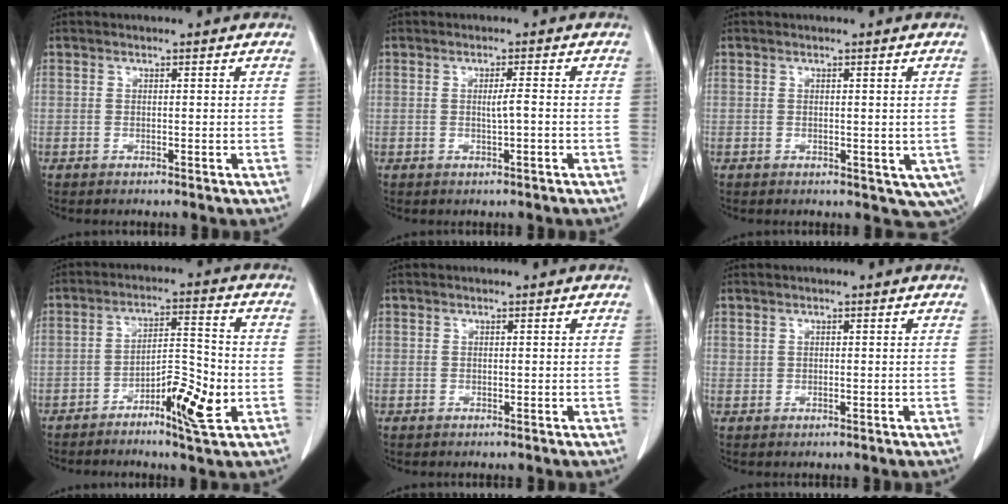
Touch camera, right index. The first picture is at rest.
{"total": 2.0, "force": [-0.3, -0.1, 2.0], "torque": [-0.033, 0.002, -0.005]}
{"total": 5.3, "force": [-0.9, 3.2, 4.2], "torque": [-0.033, -0.008, -0.005]}
{"total": 8.4, "force": [-3.3, 1.6, 7.6], "torque": [-0.121, 0.010, -0.052]}
{"total": 0.0}
{"total": 0.0}